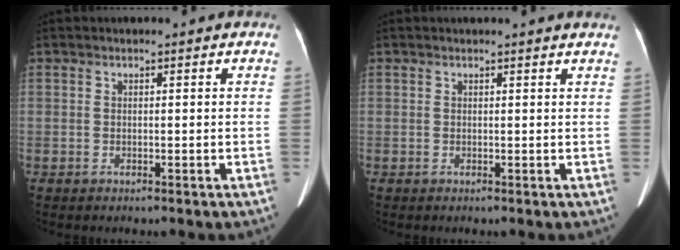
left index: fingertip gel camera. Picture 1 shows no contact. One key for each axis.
{"total": 3.8, "fx": 3.6, "fy": -0.3, "fz": 1.3, "tx": -0.016, "ty": 0.008, "tz": 0.030}